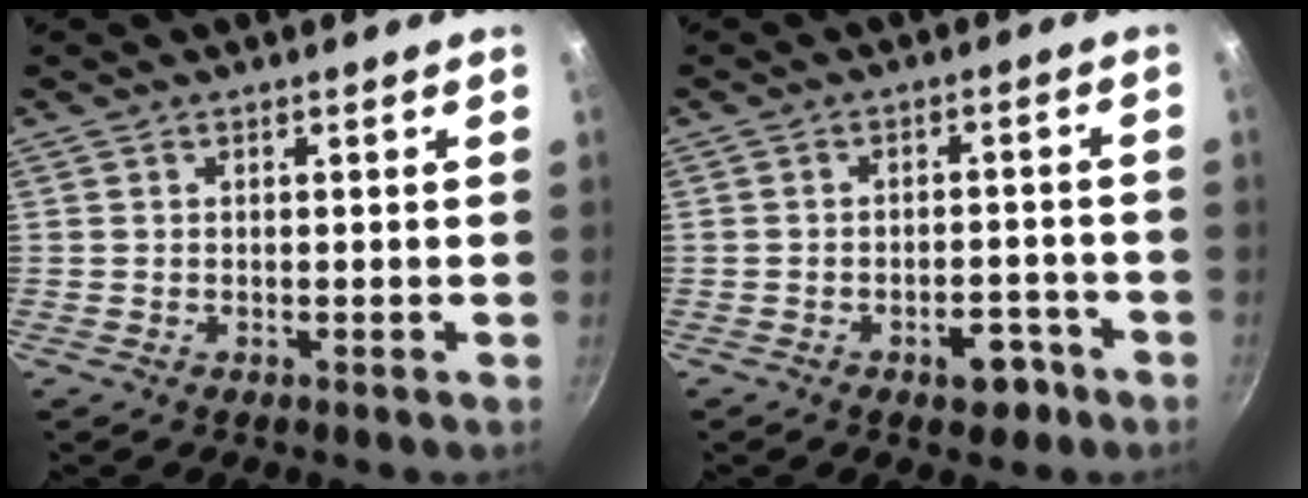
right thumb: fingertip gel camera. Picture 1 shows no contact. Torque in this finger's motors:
{"motor_torque": [0.84, 0.61, 0.77, -0.55, 0.17]}